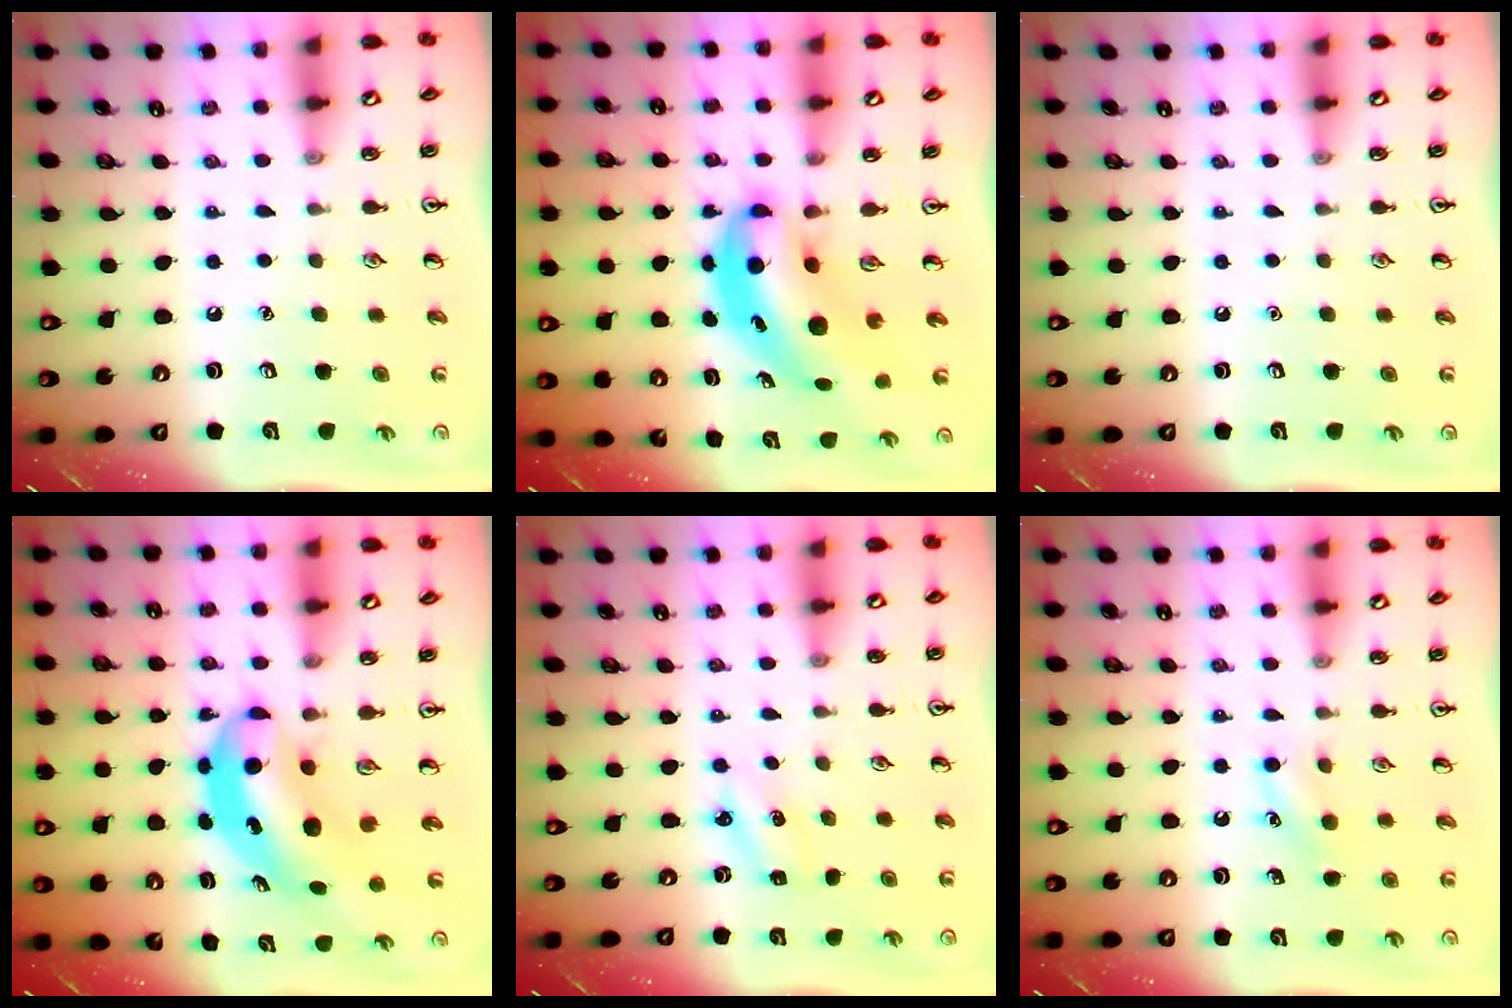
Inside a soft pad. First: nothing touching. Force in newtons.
{"total": 7.5, "press": 7.2, "slide": 2.3}
{"total": 0.0}
{"total": 6.6, "press": 6.4, "slide": 1.8}
{"total": 2.6, "press": 2.4, "slide": 0.8}
{"total": 6.9, "press": 6.8, "slide": 1.6}